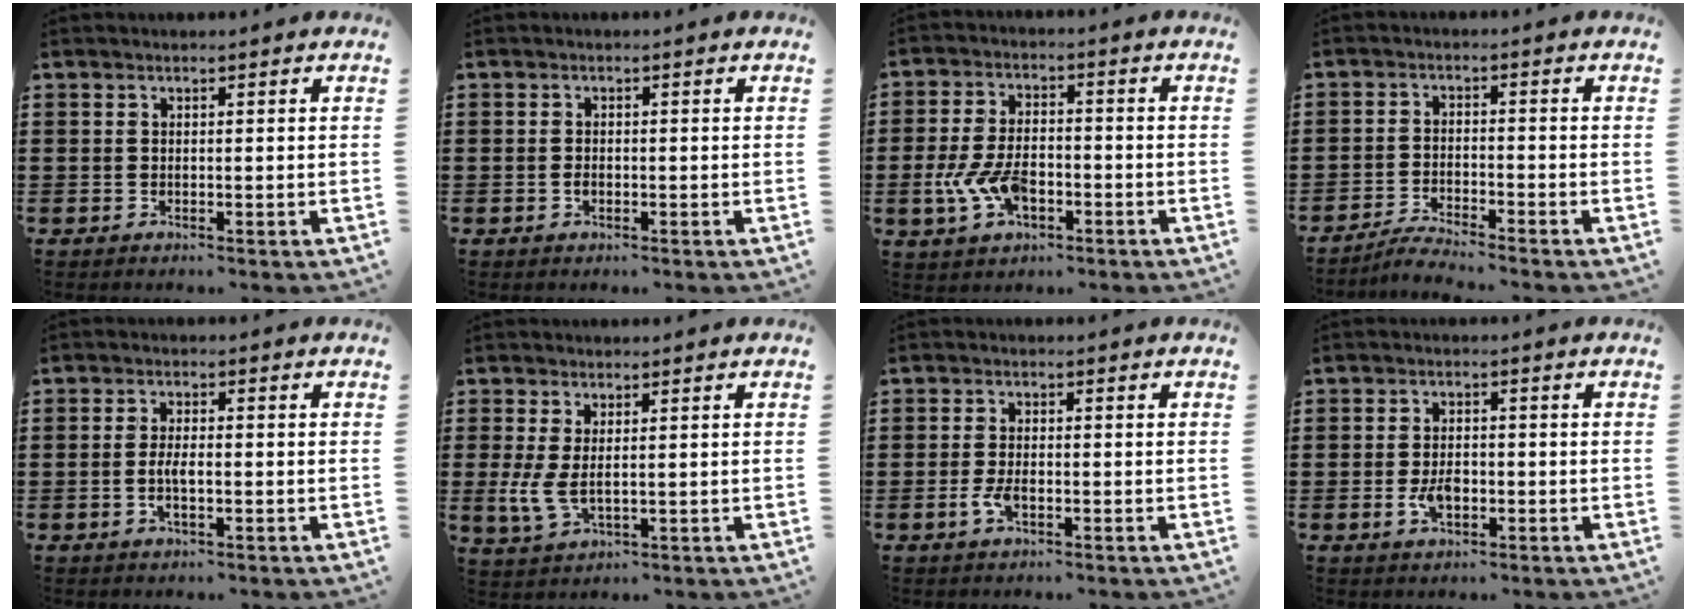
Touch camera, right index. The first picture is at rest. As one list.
[{"total": 0.7, "force": [-0.4, 0.3, 0.5], "torque": [-0.012, -0.003, -0.006]}, {"total": 7.5, "force": [-2.6, 4.1, 5.7], "torque": [-0.137, 0.002, -0.053]}, {"total": 3.0, "force": [-2.9, -0.2, 0.5], "torque": [-0.013, 0.004, -0.060]}, {"total": 3.0, "force": [-0.7, 1.1, 2.8], "torque": [-0.057, 0.000, -0.015]}, {"total": 4.2, "force": [0.5, 2.0, 3.7], "torque": [-0.096, -0.006, 0.005]}, {"total": 2.8, "force": [-1.0, 1.2, 2.3], "torque": [-0.055, -0.005, -0.021]}, {"total": 3.6, "force": [-1.0, 1.9, 2.9], "torque": [-0.059, 0.002, -0.019]}]